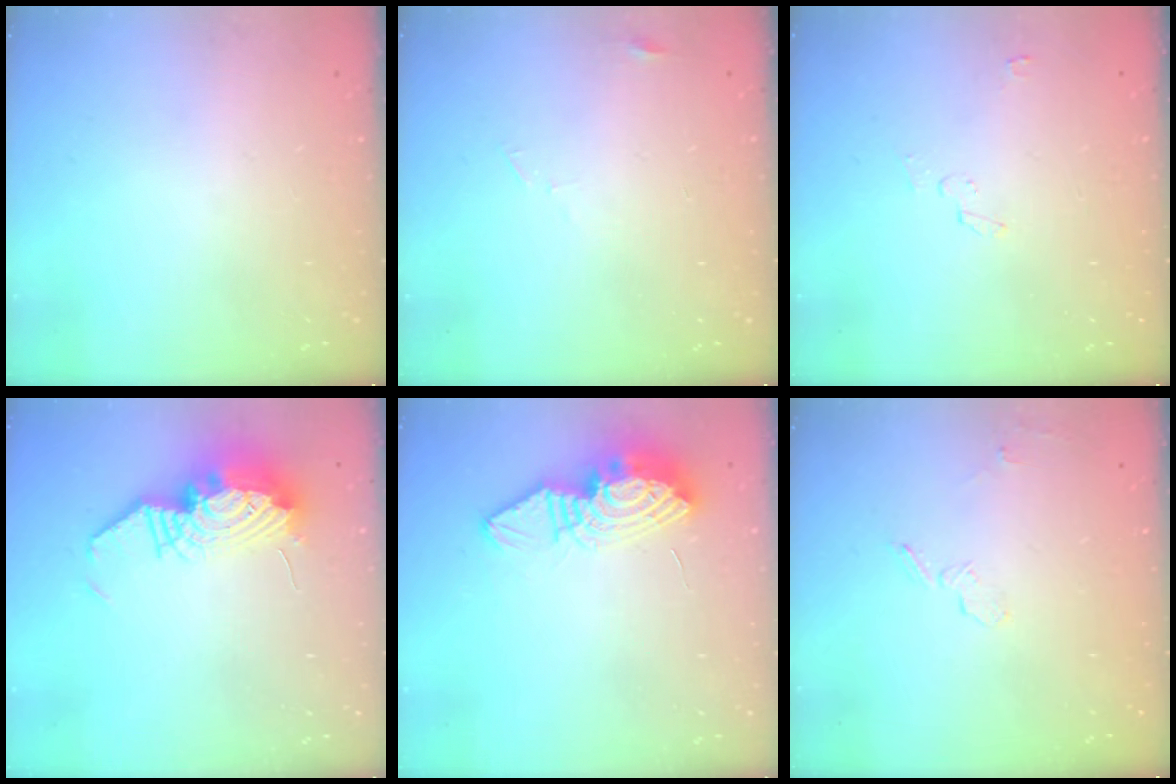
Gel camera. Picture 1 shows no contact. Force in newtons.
{"total": 2.8, "press": 2.8, "slide": 0.2}
{"total": 2.5, "press": 2.5, "slide": 0.3}
{"total": 15.1, "press": 15.1, "slide": 1.3}
{"total": 13.1, "press": 13.0, "slide": 1.3}
{"total": 5.3, "press": 5.2, "slide": 1.2}